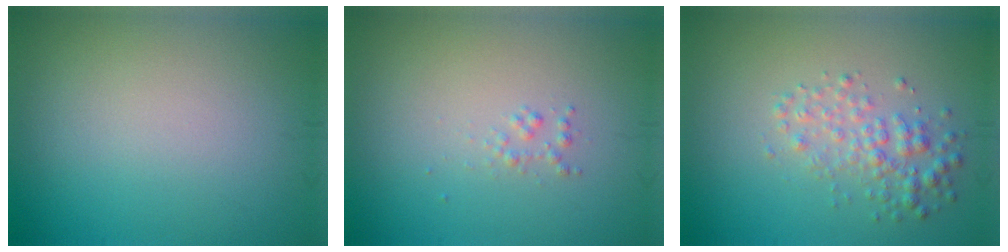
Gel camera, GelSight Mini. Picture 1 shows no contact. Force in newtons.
{"total": 0.7, "press": 0.7, "slide": 0.0}
{"total": 2.6, "press": 2.6, "slide": 0.0}